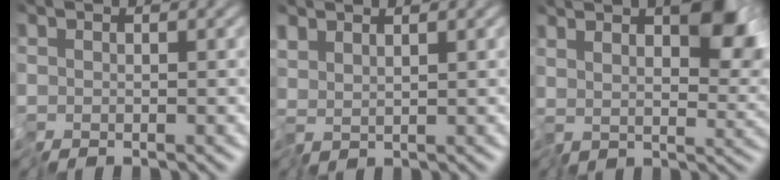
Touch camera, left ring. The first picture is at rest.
{"total": 1.4, "force": [1.4, -0.1, 0.4], "torque": [-0.014, 0.004, 0.031]}
{"total": 7.4, "force": [3.4, 2.8, 6.0], "torque": [-0.100, 0.003, 0.059]}